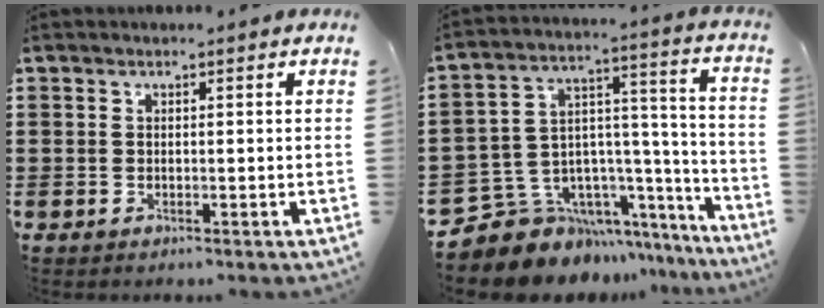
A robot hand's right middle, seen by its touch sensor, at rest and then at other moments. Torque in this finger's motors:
{"motor_torque": [1.89, -0.25, 0.37, 0.05]}